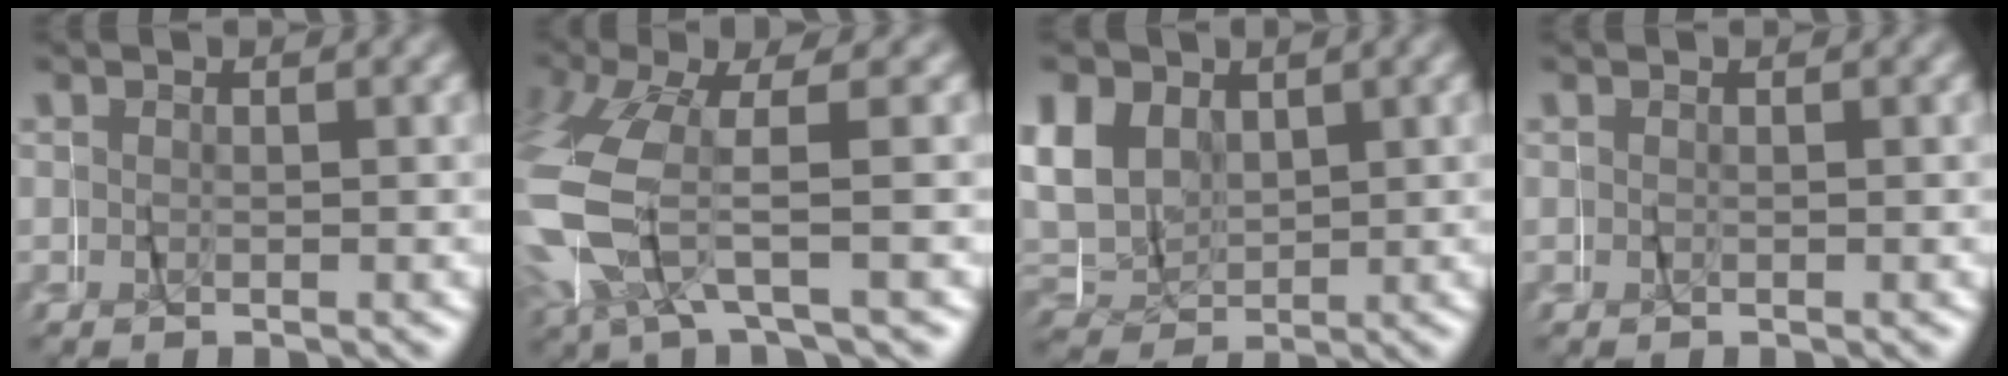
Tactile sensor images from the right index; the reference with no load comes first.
{"total": 7.8, "force": [-0.6, 5.1, 5.9], "torque": [-0.195, -0.023, -0.003]}
{"total": 10.7, "force": [2.4, 9.5, 4.3], "torque": [-0.113, 0.006, 0.027]}
{"total": 0.0}